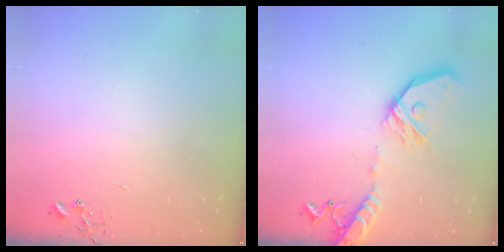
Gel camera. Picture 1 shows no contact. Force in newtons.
{"total": 18.2, "press": 17.9, "slide": 3.1}